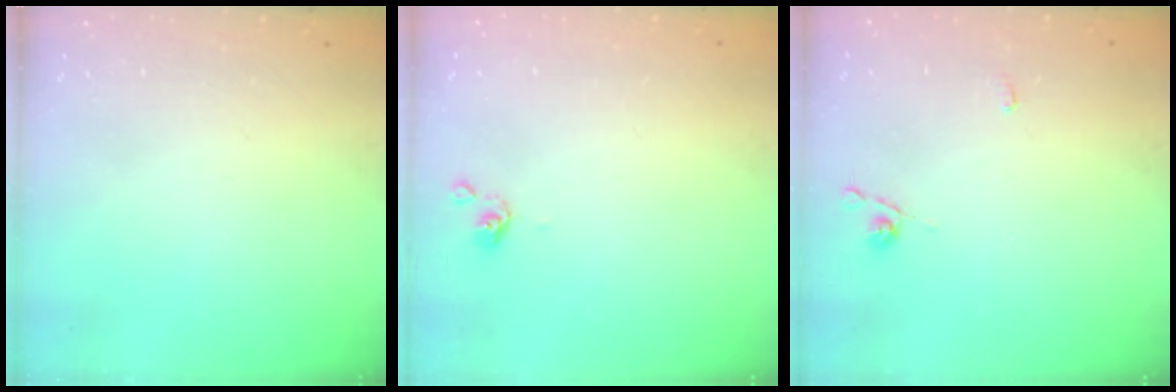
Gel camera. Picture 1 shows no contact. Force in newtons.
{"total": 0.9, "press": 0.8, "slide": 0.2}
{"total": 2.6, "press": 2.6, "slide": 0.3}